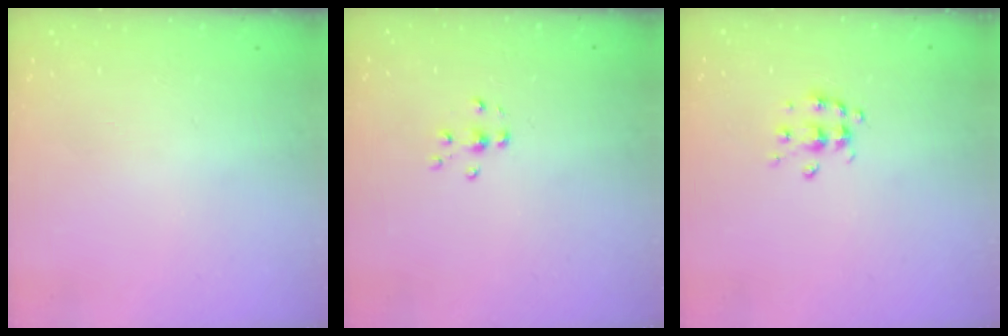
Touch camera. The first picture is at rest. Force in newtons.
{"total": 4.9, "press": 4.9, "slide": 0.7}
{"total": 5.7, "press": 5.7, "slide": 0.5}